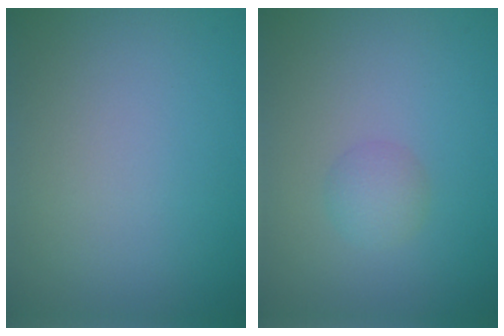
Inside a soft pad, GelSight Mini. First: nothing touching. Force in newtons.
{"total": 1.5, "press": 1.5, "slide": 0.0}